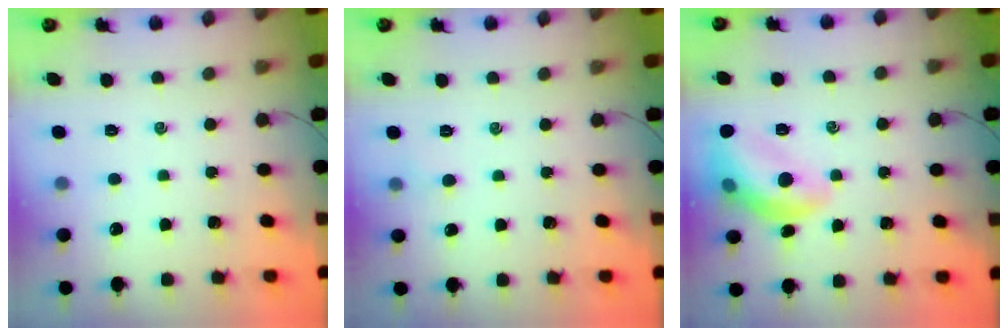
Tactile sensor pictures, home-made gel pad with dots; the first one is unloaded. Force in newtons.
{"total": 2.6, "press": 2.4, "slide": 0.8}
{"total": 14.0, "press": 14.0, "slide": 1.2}